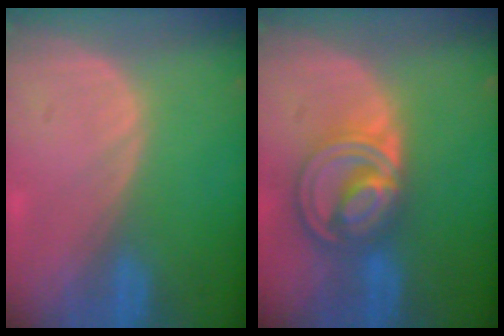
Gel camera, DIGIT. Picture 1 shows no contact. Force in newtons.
{"total": 8.7, "press": 7.4, "slide": 4.6}